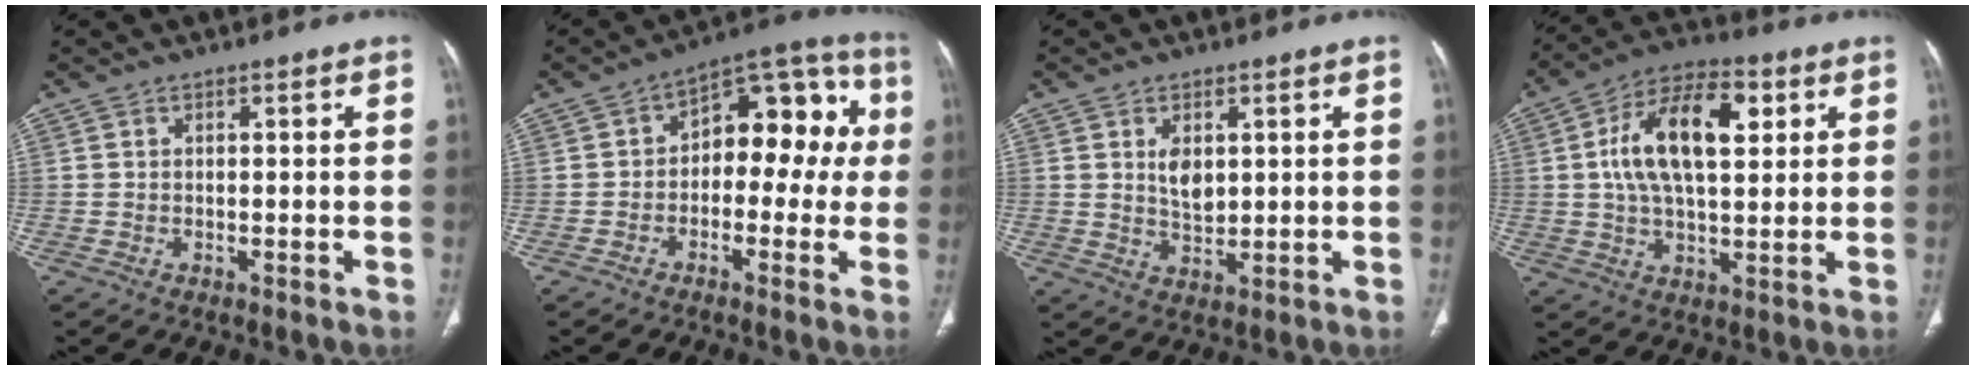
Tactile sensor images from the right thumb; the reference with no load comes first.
{"total": 13.8, "force": [0.4, 8.5, 10.9], "torque": [-0.086, 0.054, -0.010]}
{"total": 4.9, "force": [1.4, 2.9, 3.7], "torque": [-0.053, -0.014, 0.033]}
{"total": 16.1, "force": [3.9, 8.2, 13.4], "torque": [-0.223, 0.011, 0.063]}